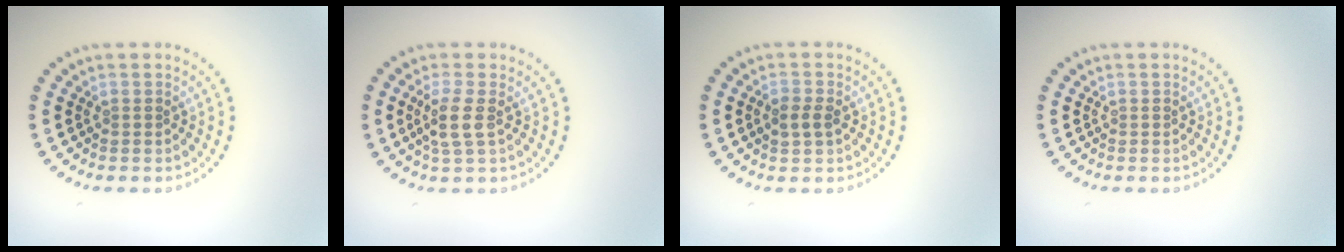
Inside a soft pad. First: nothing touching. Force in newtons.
{"total": 2.4, "press": 2.1, "slide": 1.2}
{"total": 1.6, "press": 1.6, "slide": 0.1}
{"total": 0.0}